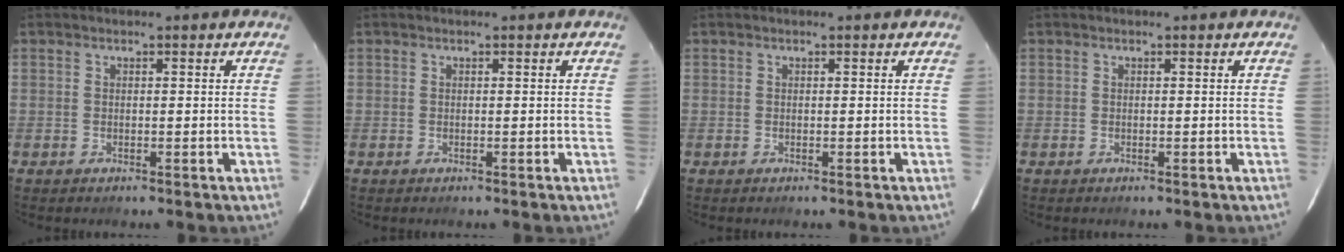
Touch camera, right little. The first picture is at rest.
{"total": 0.0}
{"total": 0.0}
{"total": 0.0}